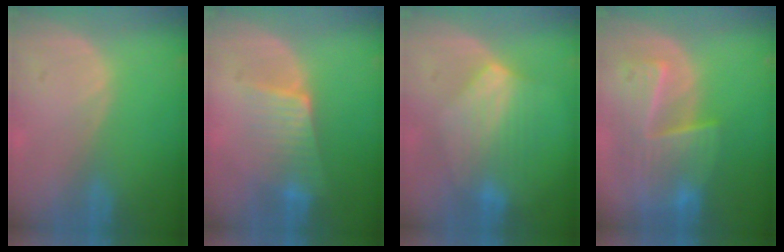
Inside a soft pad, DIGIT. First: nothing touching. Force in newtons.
{"total": 6.5, "press": 5.9, "slide": 2.9}
{"total": 7.0, "press": 6.5, "slide": 2.4}
{"total": 9.5, "press": 8.4, "slide": 4.5}